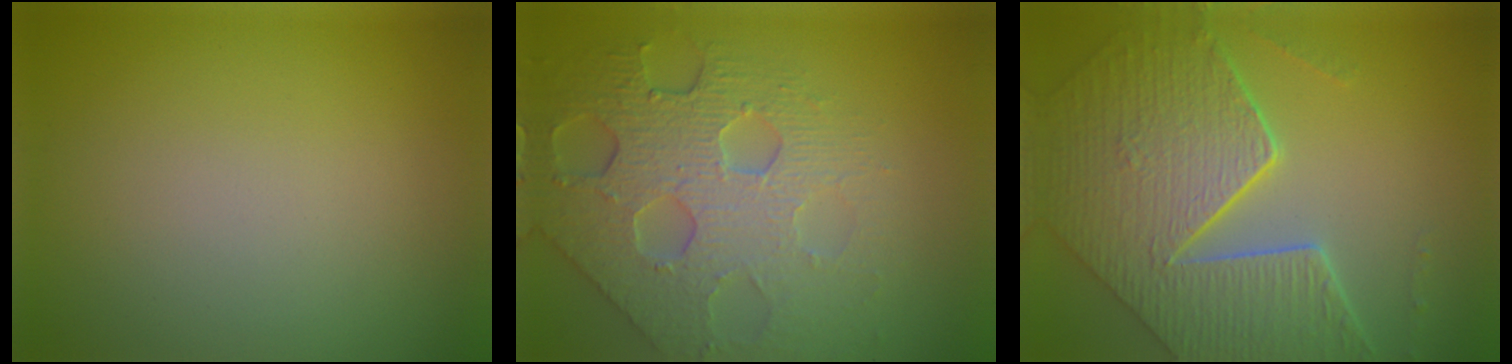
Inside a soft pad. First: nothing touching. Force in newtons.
{"total": 7.6, "press": 5.5, "slide": 5.3}
{"total": 9.2, "press": 6.6, "slide": 6.4}